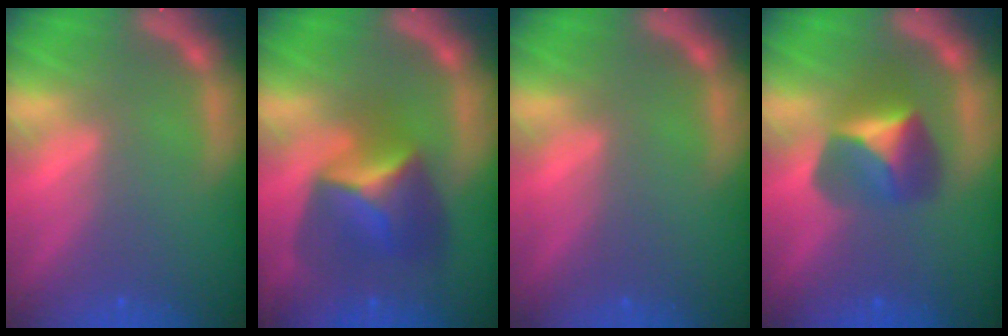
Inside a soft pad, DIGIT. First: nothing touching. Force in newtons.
{"total": 6.4}
{"total": 0.0}
{"total": 4.4}